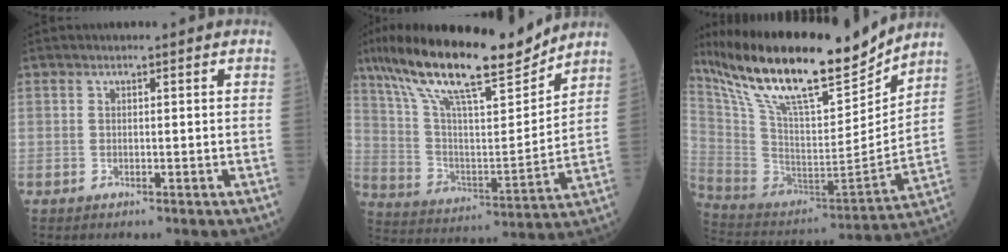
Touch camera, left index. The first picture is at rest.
{"total": 19.4, "force": [15.9, 2.7, 10.9], "torque": [-0.195, 0.010, 0.280]}
{"total": 24.0, "force": [19.0, 4.7, 13.9], "torque": [-0.260, -0.006, 0.335]}